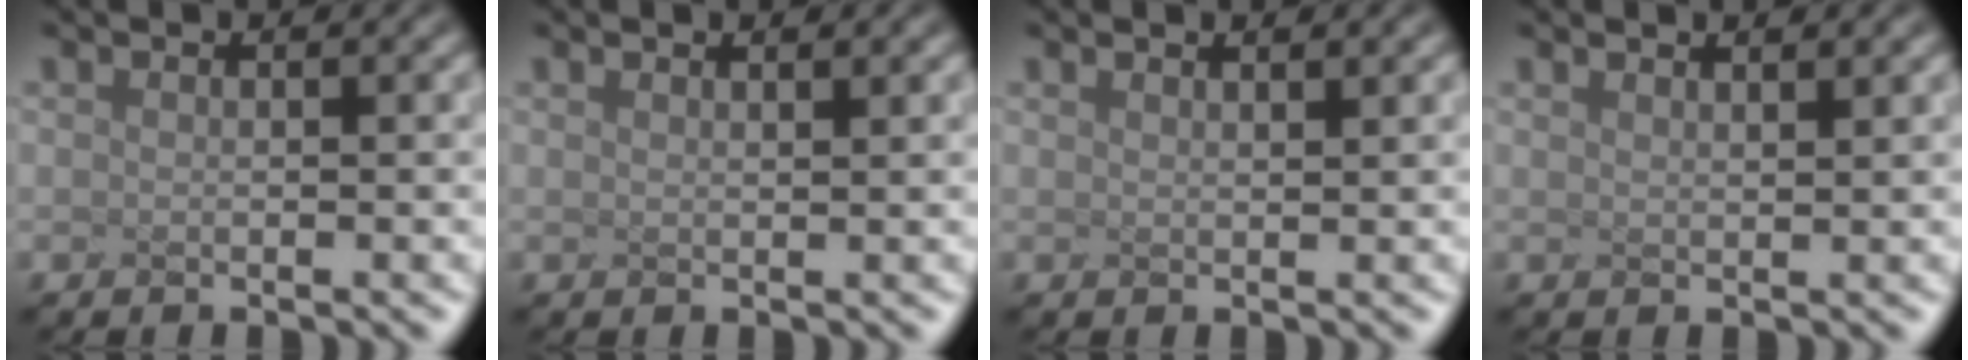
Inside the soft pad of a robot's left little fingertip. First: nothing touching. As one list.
[{"total": 1.4, "force": [1.0, 0.4, 0.8], "torque": [-0.003, 0.020, 0.003]}, {"total": 1.4, "force": [1.2, 0.4, 0.7], "torque": [-0.003, 0.020, 0.006]}, {"total": 1.7, "force": [1.4, 0.4, 0.8], "torque": [-0.005, 0.022, 0.011]}]